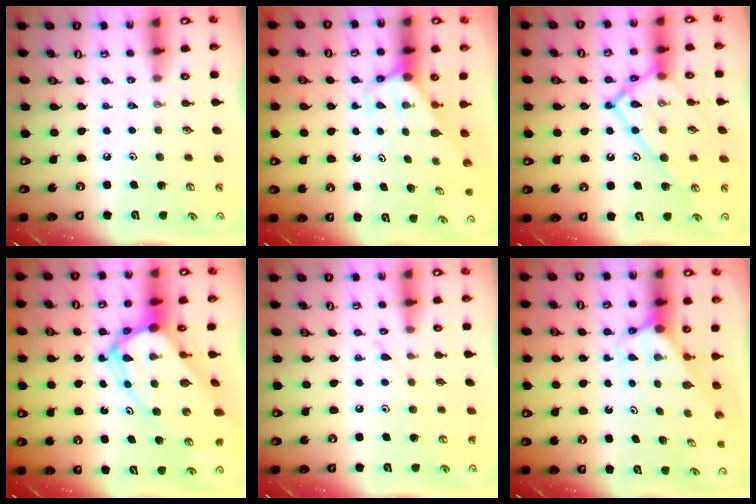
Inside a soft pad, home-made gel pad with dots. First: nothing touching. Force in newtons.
{"total": 2.7, "press": 2.7, "slide": 0.2}
{"total": 17.3, "press": 17.2, "slide": 1.4}
{"total": 13.7, "press": 13.7, "slide": 1.3}
{"total": 5.5, "press": 5.5, "slide": 0.5}
{"total": 2.7, "press": 2.7, "slide": 0.2}